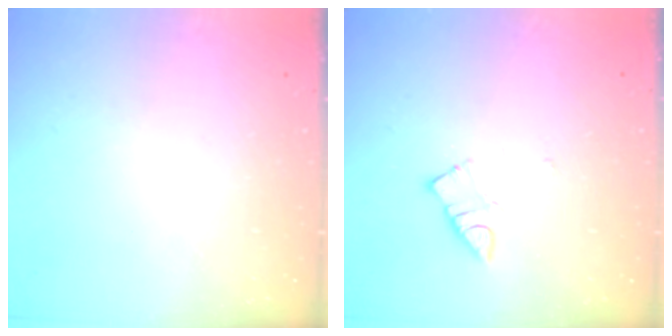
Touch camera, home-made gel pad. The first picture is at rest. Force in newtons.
{"total": 3.3, "press": 3.3, "slide": 0.2}